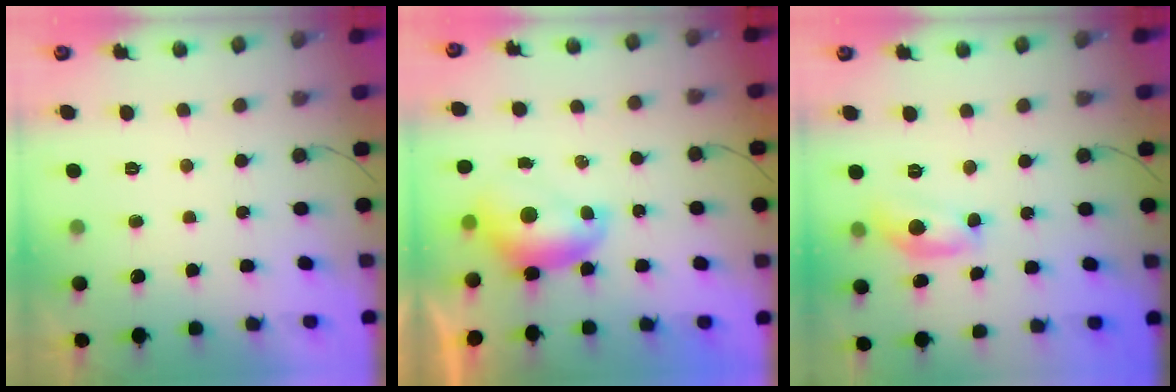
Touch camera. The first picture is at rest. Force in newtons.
{"total": 8.0, "press": 8.0, "slide": 0.3}
{"total": 11.1, "press": 11.1, "slide": 0.5}